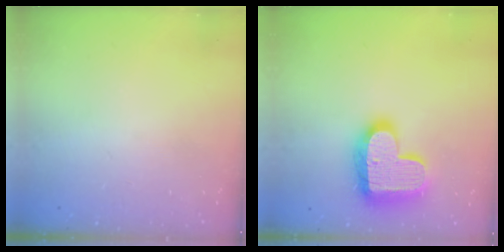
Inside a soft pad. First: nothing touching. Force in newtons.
{"total": 19.9, "press": 19.9, "slide": 1.3}